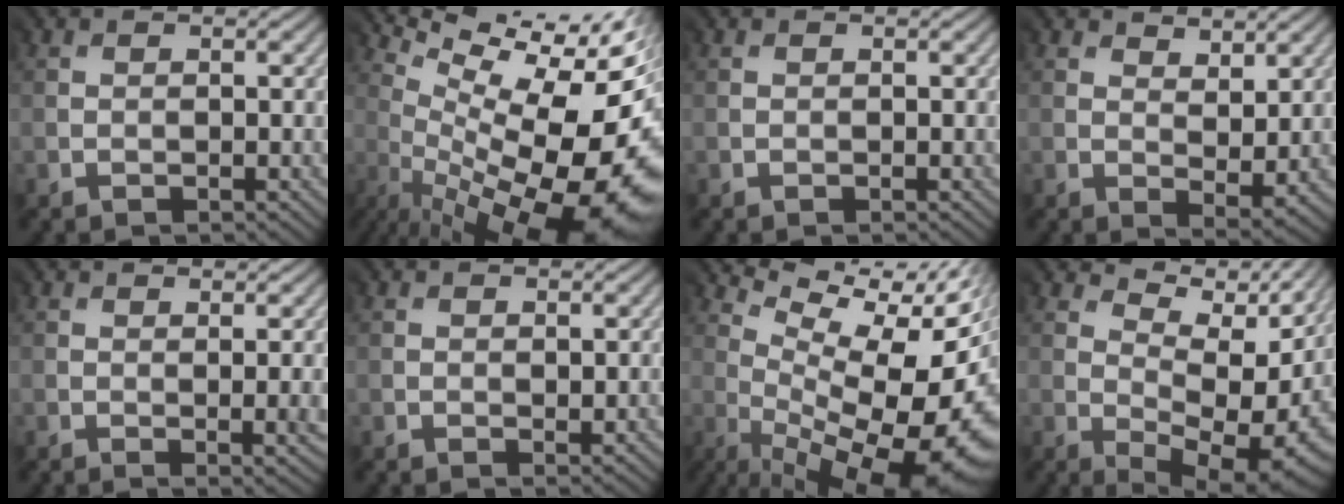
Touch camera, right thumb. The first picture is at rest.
{"total": 17.6, "force": [1.2, 6.0, 16.6], "torque": [-0.193, 0.028, 0.050]}
{"total": 0.0}
{"total": 4.3, "force": [3.6, 1.6, 1.7], "torque": [-0.035, -0.006, 0.067]}
{"total": 3.0, "force": [0.5, 0.5, 2.9], "torque": [-0.037, 0.000, 0.007]}
{"total": 0.7, "force": [0.4, 0.4, 0.3], "torque": [-0.007, -0.001, 0.011]}
{"total": 15.8, "force": [2.0, 5.3, 14.8], "torque": [-0.177, 0.012, 0.064]}
{"total": 13.3, "force": [4.0, 5.8, 11.3], "torque": [-0.141, -0.002, 0.103]}